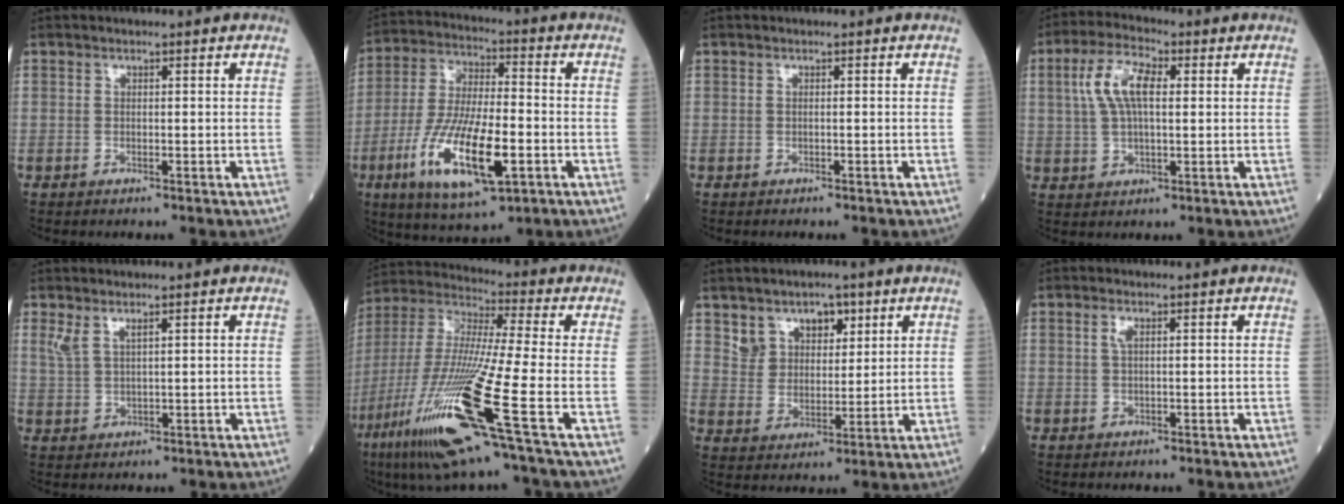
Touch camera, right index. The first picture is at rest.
{"total": 15.8, "force": [-5.4, 4.0, 14.3], "torque": [-0.289, -0.019, -0.091]}
{"total": 0.0}
{"total": 8.2, "force": [2.0, 3.1, 7.3], "torque": [-0.154, 0.020, 0.038]}
{"total": 2.5, "force": [1.7, 0.5, 1.7], "torque": [-0.046, 0.008, 0.044]}
{"total": 20.1, "force": [-9.2, -0.6, 17.8], "torque": [-0.398, -0.053, -0.183]}
{"total": 6.3, "force": [3.9, 4.4, 2.3], "torque": [-0.035, 0.014, 0.076]}
{"total": 1.1, "force": [0.4, 0.3, 0.9], "torque": [-0.023, 0.003, 0.008]}